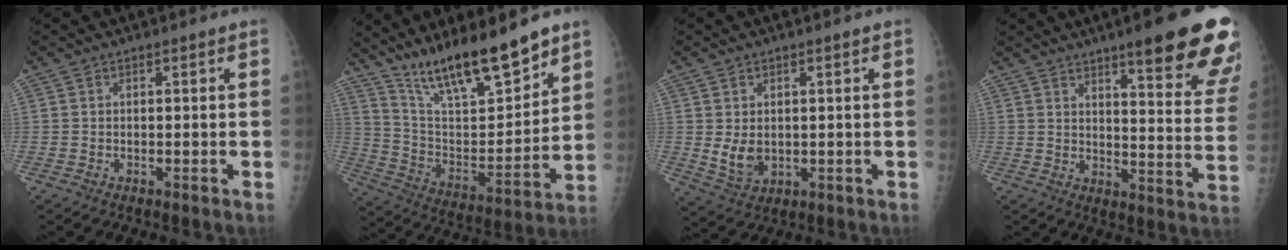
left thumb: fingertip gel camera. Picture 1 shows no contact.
{"total": 19.4, "force": [14.9, 4.5, 11.5], "torque": [-0.159, -0.083, 0.271]}
{"total": 5.5, "force": [0.3, 4.0, 3.8], "torque": [-0.054, -0.012, 0.020]}
{"total": 20.8, "force": [13.4, 3.7, 15.5], "torque": [-0.173, -0.064, 0.171]}